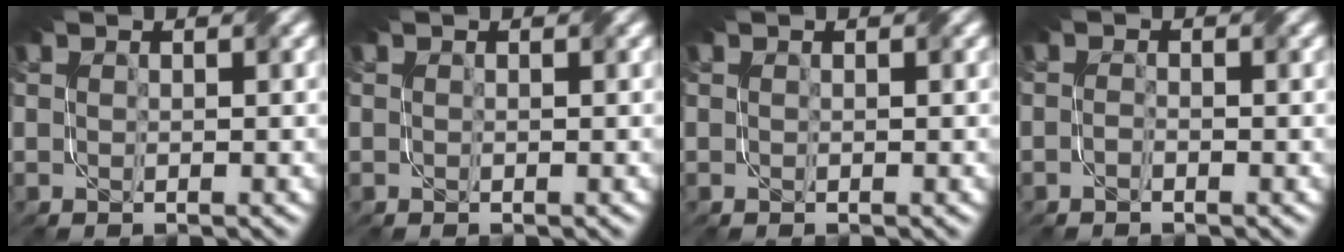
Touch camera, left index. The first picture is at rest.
{"total": 0.0}
{"total": 0.0}
{"total": 1.2, "force": [-1.1, -0.1, 0.3], "torque": [-0.002, -0.003, -0.027]}